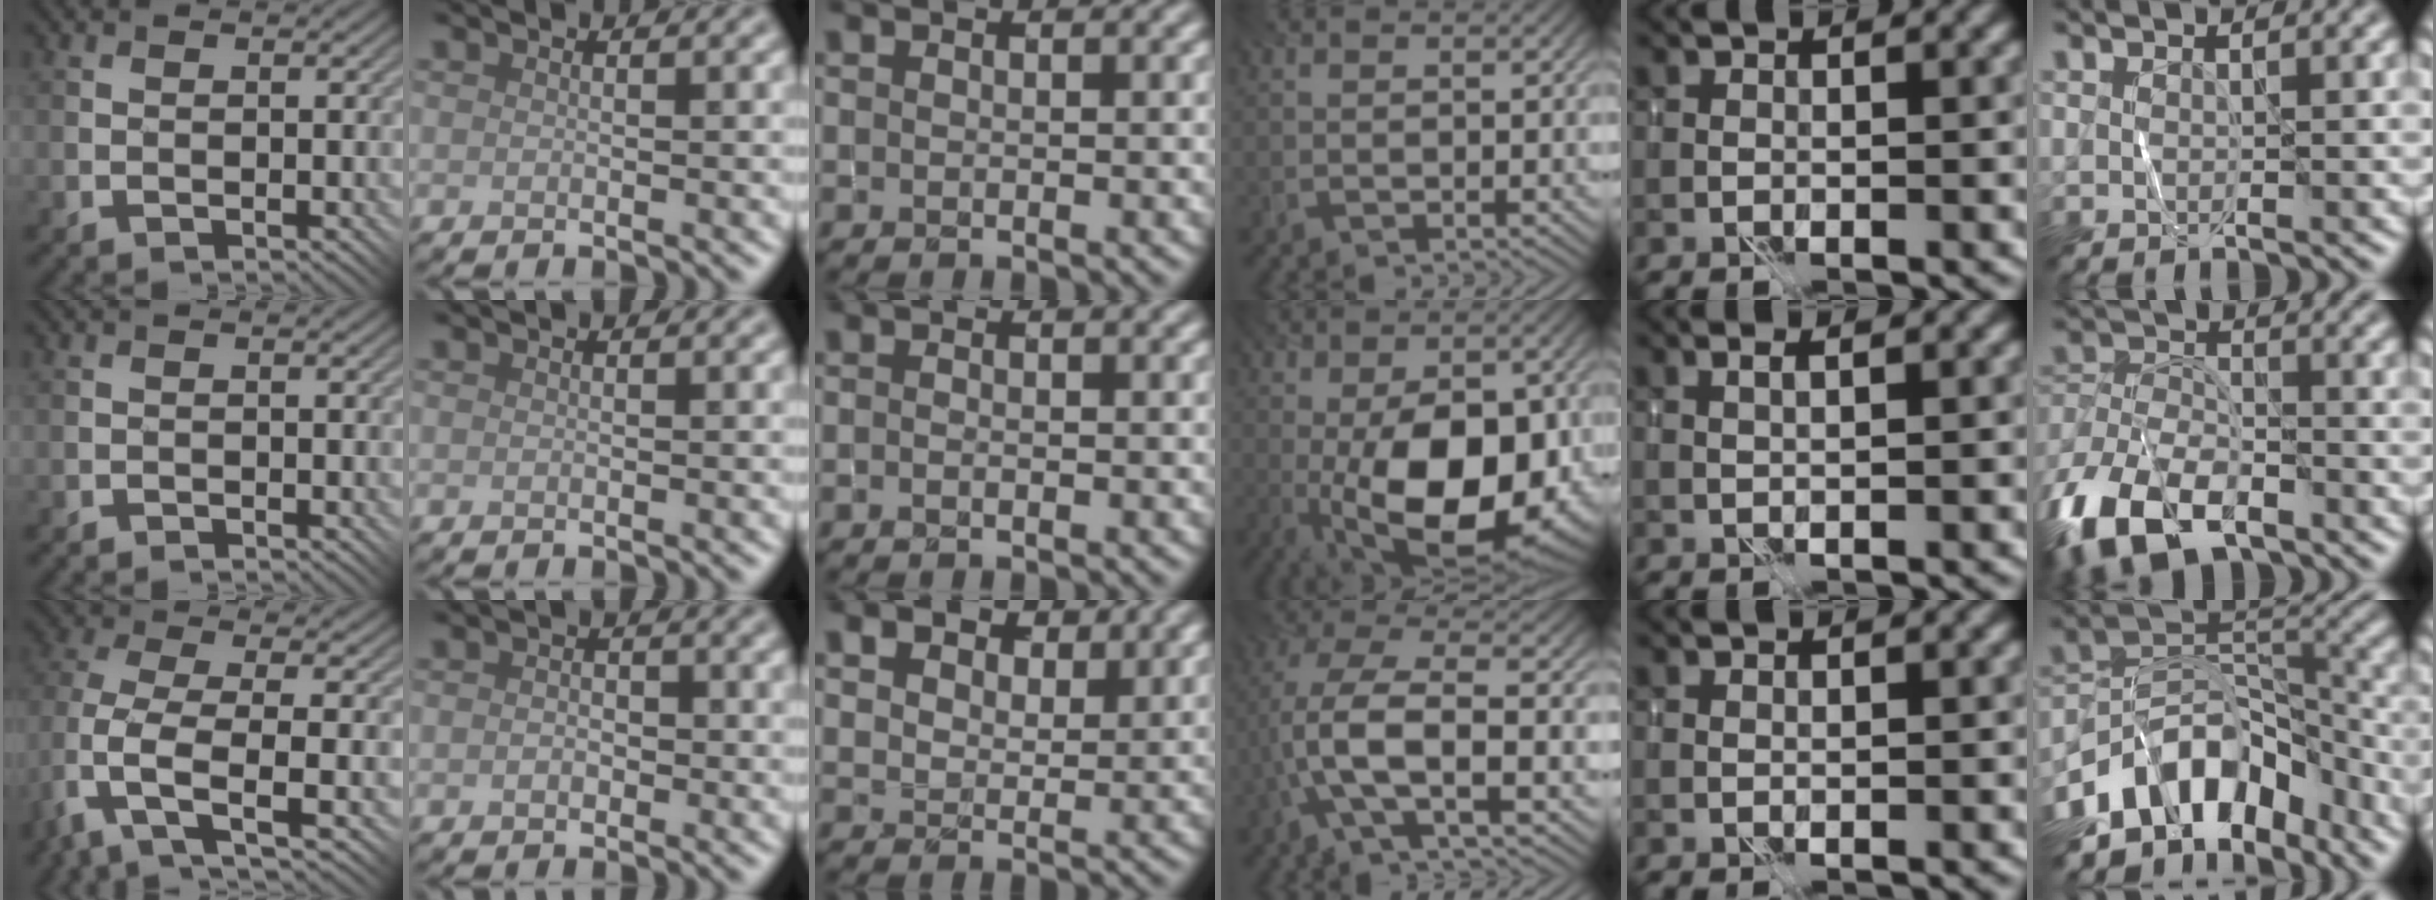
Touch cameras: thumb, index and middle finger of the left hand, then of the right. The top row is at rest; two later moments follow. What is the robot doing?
{"motion": "fold", "object": "shorts"}